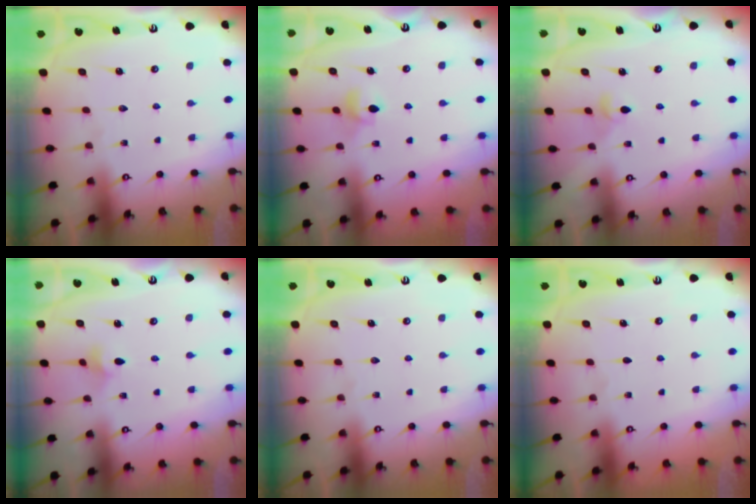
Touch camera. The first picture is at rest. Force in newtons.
{"total": 4.8, "press": 4.7, "slide": 0.9}
{"total": 3.6, "press": 3.6, "slide": 0.7}
{"total": 3.4, "press": 3.3, "slide": 0.7}
{"total": 0.0}
{"total": 0.0}